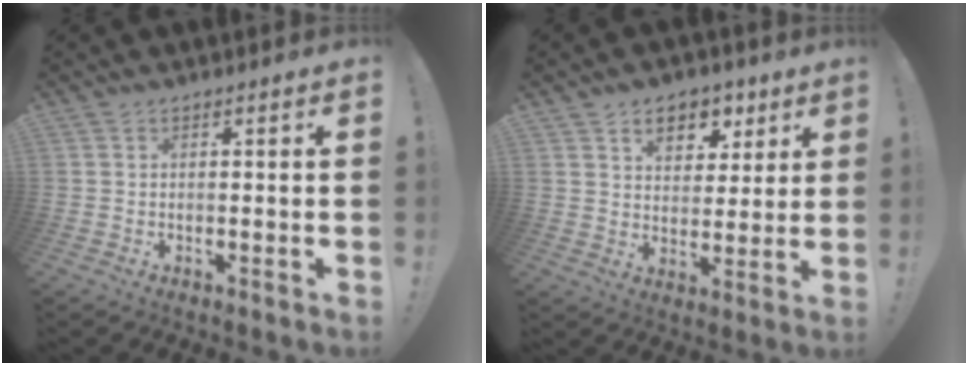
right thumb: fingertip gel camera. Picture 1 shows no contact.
{"total": 8.8, "force": [4.9, 6.1, 4.0], "torque": [-0.041, -0.032, 0.088]}